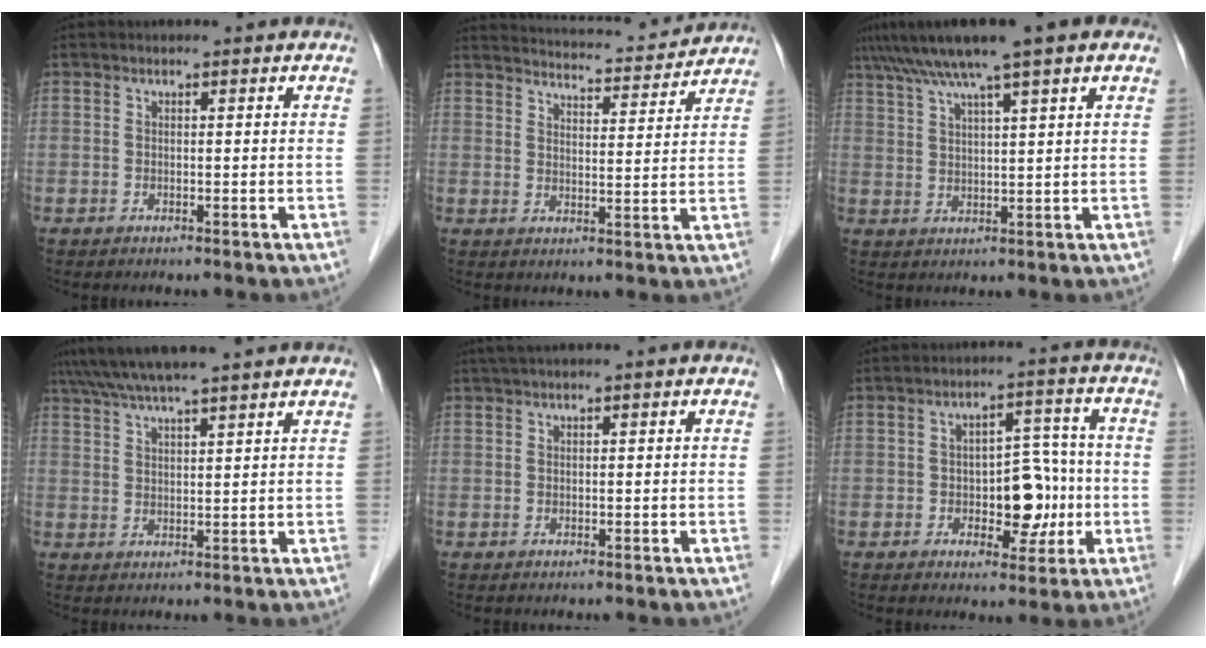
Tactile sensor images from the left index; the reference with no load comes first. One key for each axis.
{"total": 13.9, "fx": 13.5, "fy": 1.4, "fz": 2.9, "tx": -0.045, "ty": 0.007, "tz": 0.175}
{"total": 10.4, "fx": 7.3, "fy": -0.1, "fz": 7.4, "tx": -0.126, "ty": 0.034, "tz": 0.113}
{"total": 11.0, "fx": 9.5, "fy": -0.4, "fz": 5.5, "tx": -0.096, "ty": 0.033, "tz": 0.139}
{"total": 1.9, "fx": 1.3, "fy": -0.2, "fz": 1.3, "tx": -0.028, "ty": 0.020, "tz": 0.030}
{"total": 7.8, "fx": -1.6, "fy": 4.2, "fz": 6.4, "tx": -0.094, "ty": 0.023, "tz": -0.017}